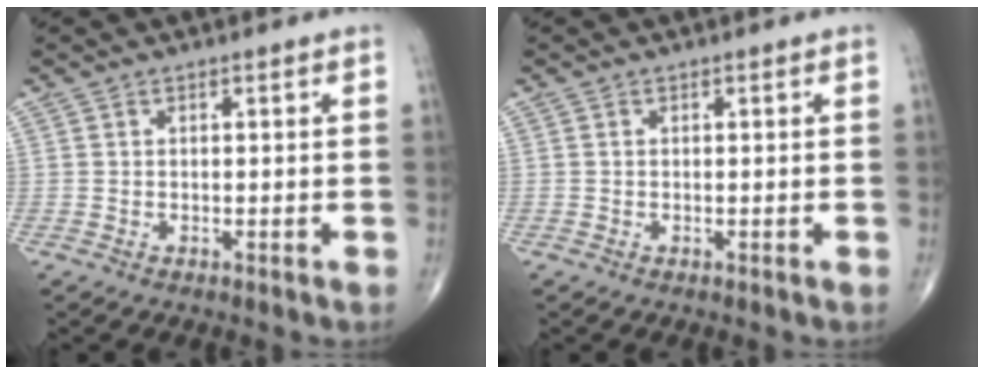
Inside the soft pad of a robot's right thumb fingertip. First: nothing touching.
{"total": 0.0}